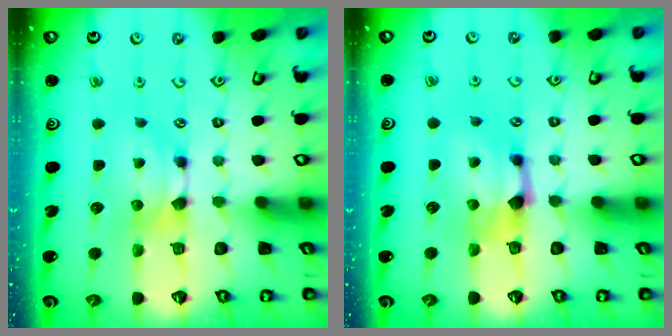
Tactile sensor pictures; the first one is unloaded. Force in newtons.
{"total": 1.5, "press": 0.8, "slide": 1.3}